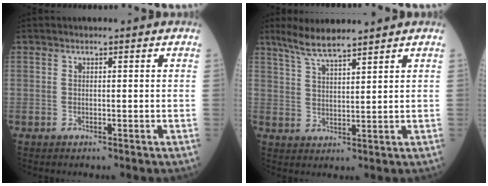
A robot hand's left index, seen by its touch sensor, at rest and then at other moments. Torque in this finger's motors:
{"motor_torque": [-0.05, -0.02, -0.03, -0.02]}